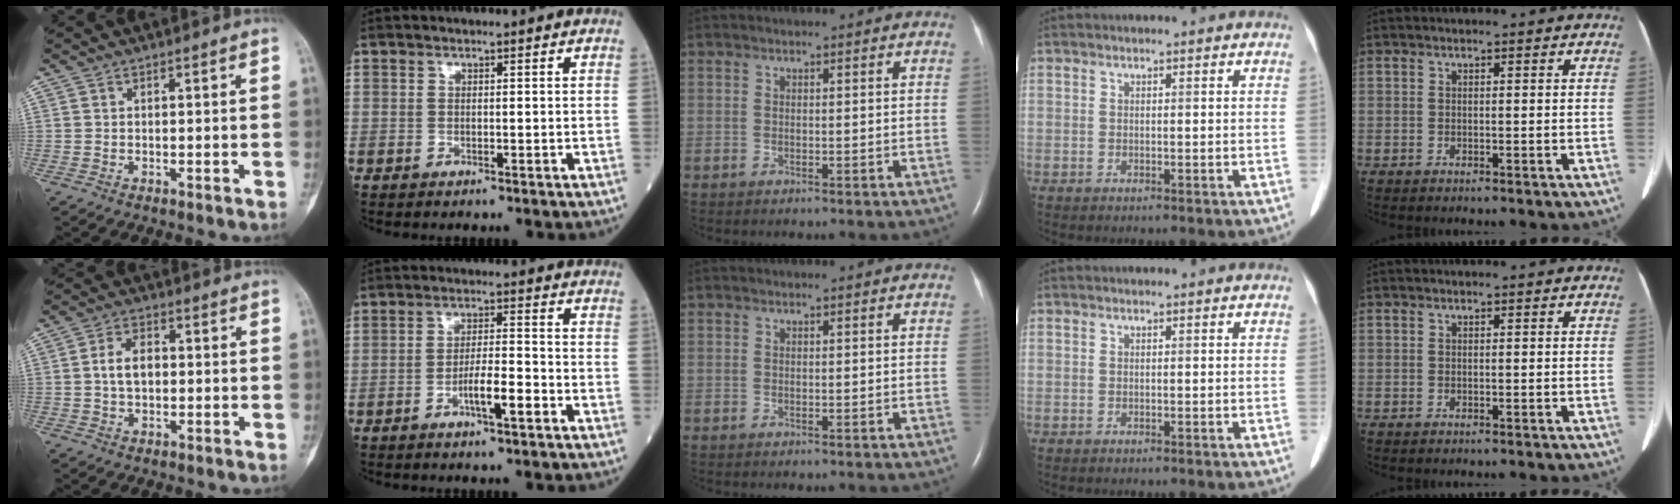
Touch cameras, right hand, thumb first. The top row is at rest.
{"thumb": {"total": 5.5, "force": [0.2, 3.6, 4.2], "torque": [-0.073, 0.013, 0.000]}, "index": {"total": 5.1, "force": [-2.6, 0.5, 4.4], "torque": [-0.078, 0.000, -0.049]}}